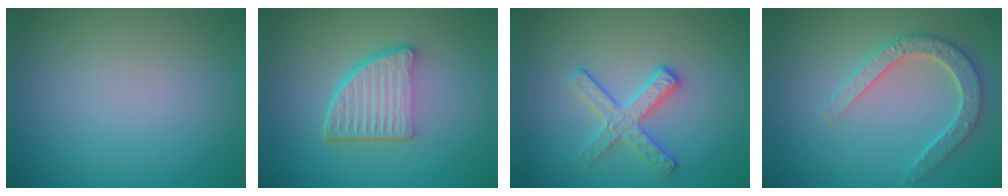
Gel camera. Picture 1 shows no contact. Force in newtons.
{"total": 5.4, "press": 3.9, "slide": 3.8}
{"total": 2.8, "press": 2.7, "slide": 0.7}
{"total": 3.6, "press": 3.4, "slide": 1.4}